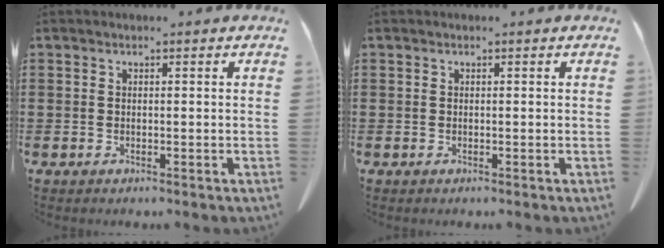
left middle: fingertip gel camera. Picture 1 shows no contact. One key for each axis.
{"total": 0.0}